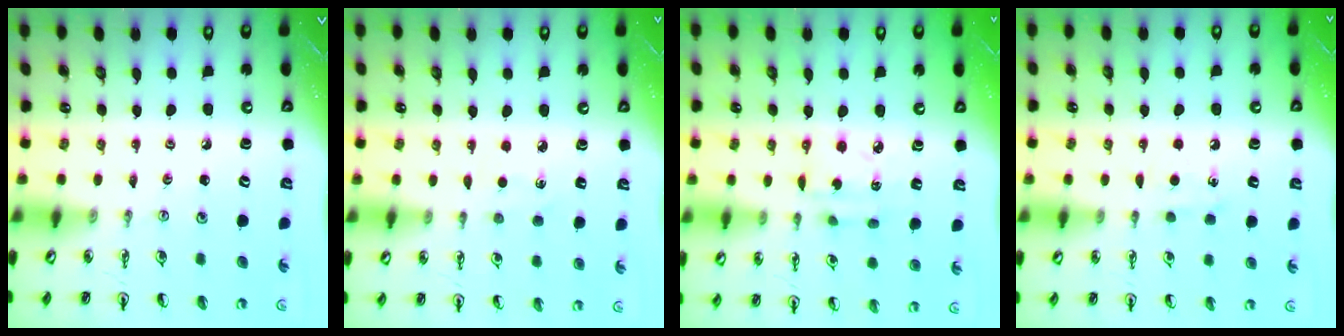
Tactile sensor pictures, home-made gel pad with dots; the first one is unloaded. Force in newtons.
{"total": 2.9, "press": 2.9, "slide": 0.3}
{"total": 5.3, "press": 5.3, "slide": 0.2}
{"total": 5.0, "press": 5.0, "slide": 0.7}